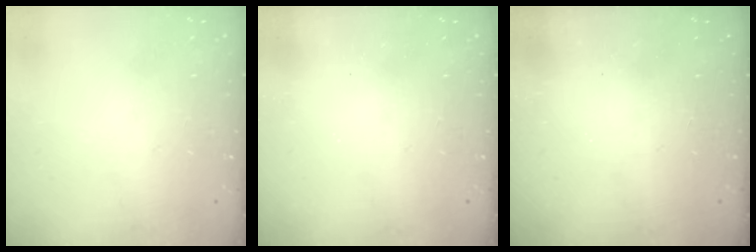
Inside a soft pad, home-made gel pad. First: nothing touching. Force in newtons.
{"total": 2.3, "press": 2.2, "slide": 0.7}
{"total": 2.5, "press": 2.4, "slide": 0.8}